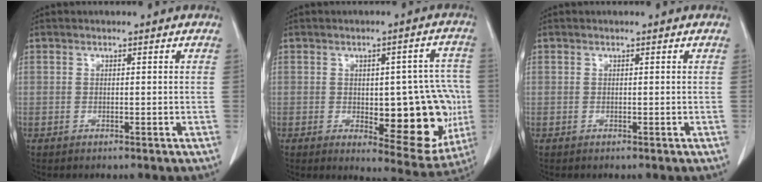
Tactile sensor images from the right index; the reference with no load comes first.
{"total": 16.0, "force": [-2.2, 6.3, 14.5], "torque": [-0.154, 0.012, -0.008]}
{"total": 0.0}